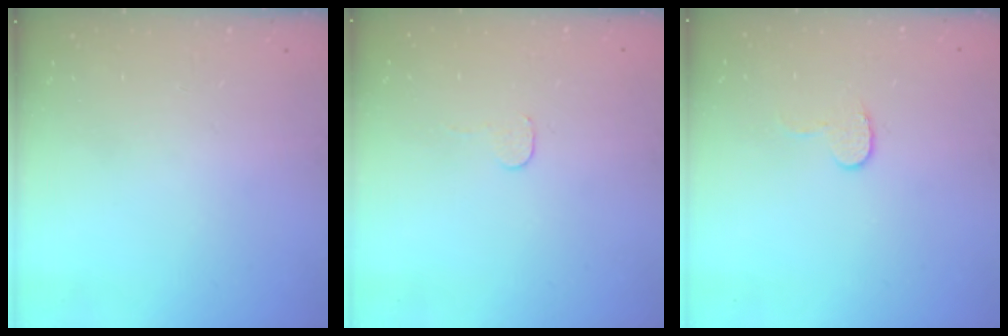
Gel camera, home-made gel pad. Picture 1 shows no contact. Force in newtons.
{"total": 2.7, "press": 2.7, "slide": 0.2}
{"total": 6.2, "press": 6.1, "slide": 0.6}